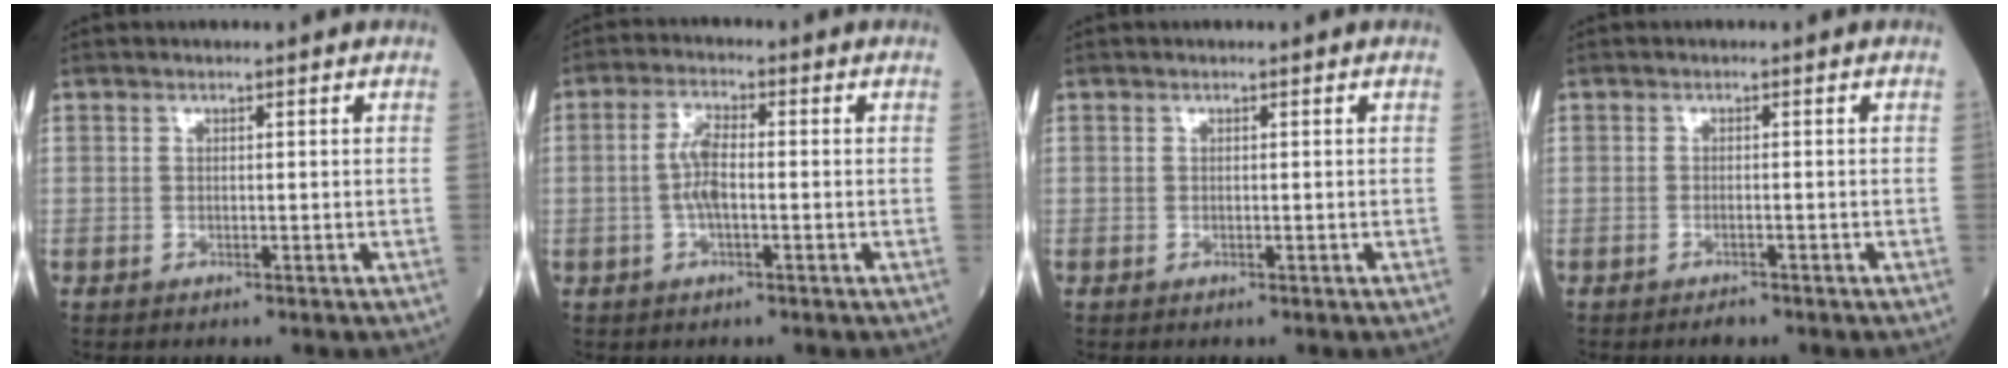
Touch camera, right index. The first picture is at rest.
{"total": 4.7, "force": [-0.5, 1.3, 4.5], "torque": [-0.099, 0.006, -0.012]}
{"total": 0.0}
{"total": 1.4, "force": [-1.0, 0.5, 0.8], "torque": [-0.015, -0.001, -0.013]}